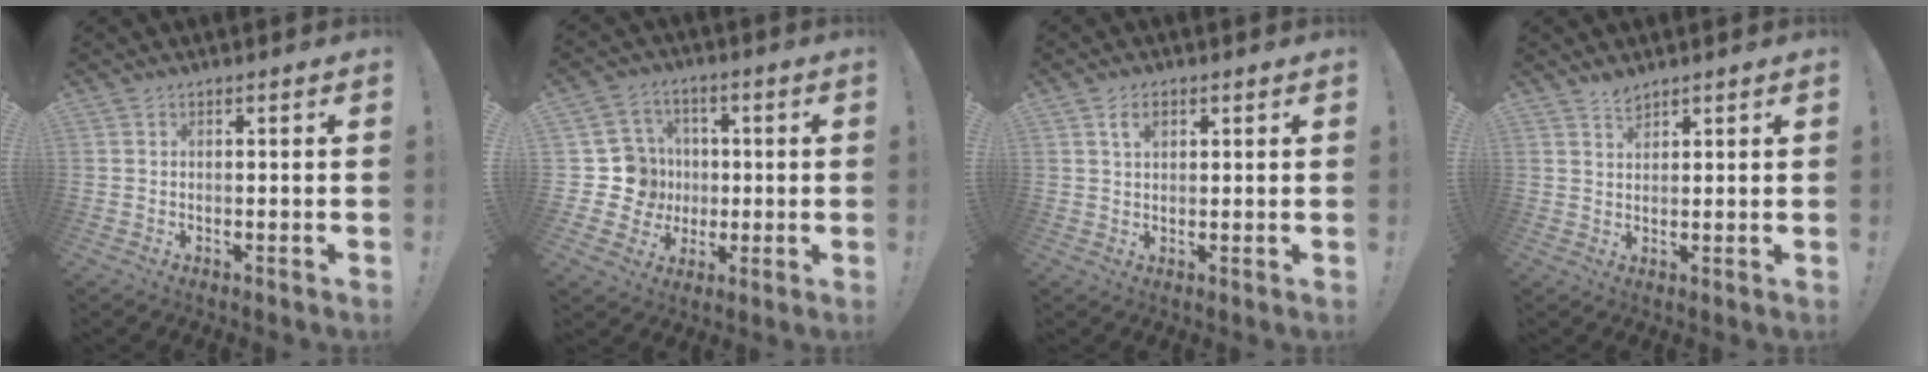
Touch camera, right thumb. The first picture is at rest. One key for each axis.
{"total": 12.1, "fx": -0.9, "fy": 11.6, "fz": 3.4, "tx": -0.035, "ty": 0.013, "tz": -0.002}
{"total": 3.6, "fx": 1.5, "fy": 2.2, "fz": 2.4, "tx": -0.043, "ty": 0.002, "tz": 0.025}
{"total": 2.5, "fx": 2.3, "fy": 0.9, "fz": 0.7, "tx": -0.005, "ty": -0.015, "tz": 0.040}